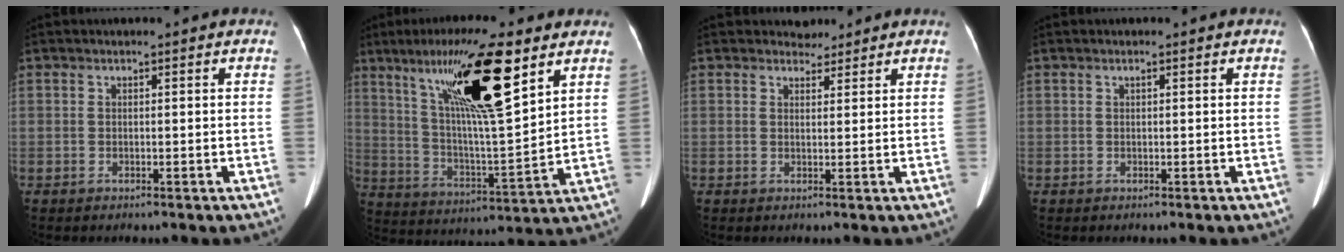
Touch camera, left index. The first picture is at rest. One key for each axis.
{"total": 18.4, "fx": 10.0, "fy": 1.7, "fz": 15.4, "tx": -0.273, "ty": 0.011, "tz": 0.177}
{"total": 1.9, "fx": 1.7, "fy": 0.8, "fz": -0.2, "tx": 0.003, "ty": 0.000, "tz": 0.025}
{"total": 0.0}